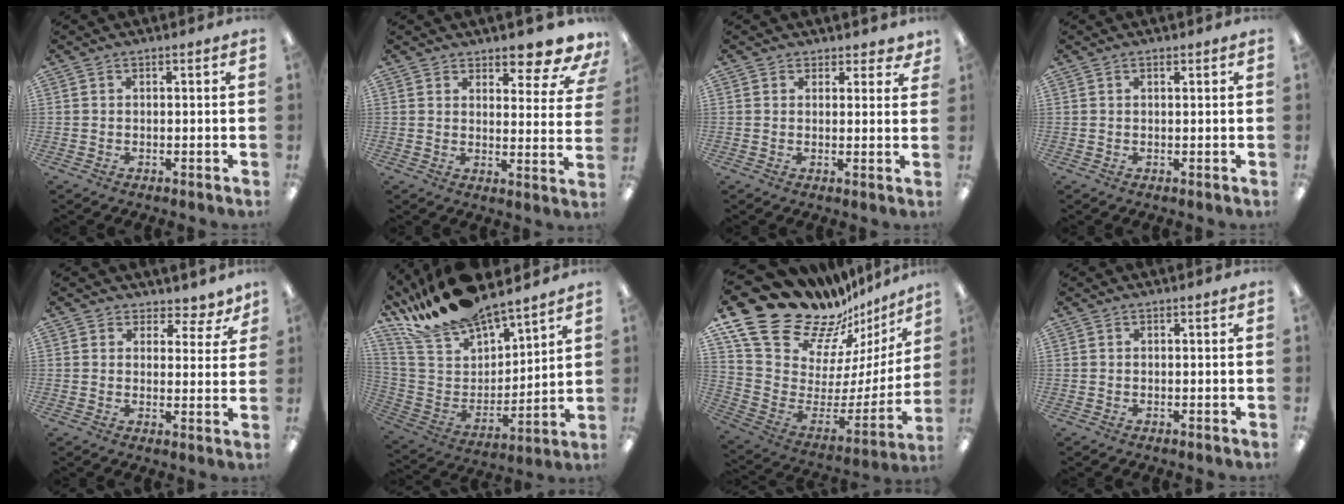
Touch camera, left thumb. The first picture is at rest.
{"total": 9.1, "force": [7.7, 2.9, 4.0], "torque": [-0.036, -0.059, 0.132]}
{"total": 2.6, "force": [1.9, 1.7, 0.4], "torque": [0.004, -0.008, 0.034]}
{"total": 0.6, "force": [0.5, 0.2, 0.2], "torque": [-0.005, 0.000, 0.009]}
{"total": 4.7, "force": [3.5, 3.0, 1.1], "torque": [-0.006, -0.029, 0.060]}
{"total": 19.8, "force": [18.2, 5.2, 5.9], "torque": [-0.147, -0.124, 0.328]}
{"total": 24.0, "force": [18.4, 11.0, 10.8], "torque": [-0.174, -0.149, 0.347]}
{"total": 0.0}